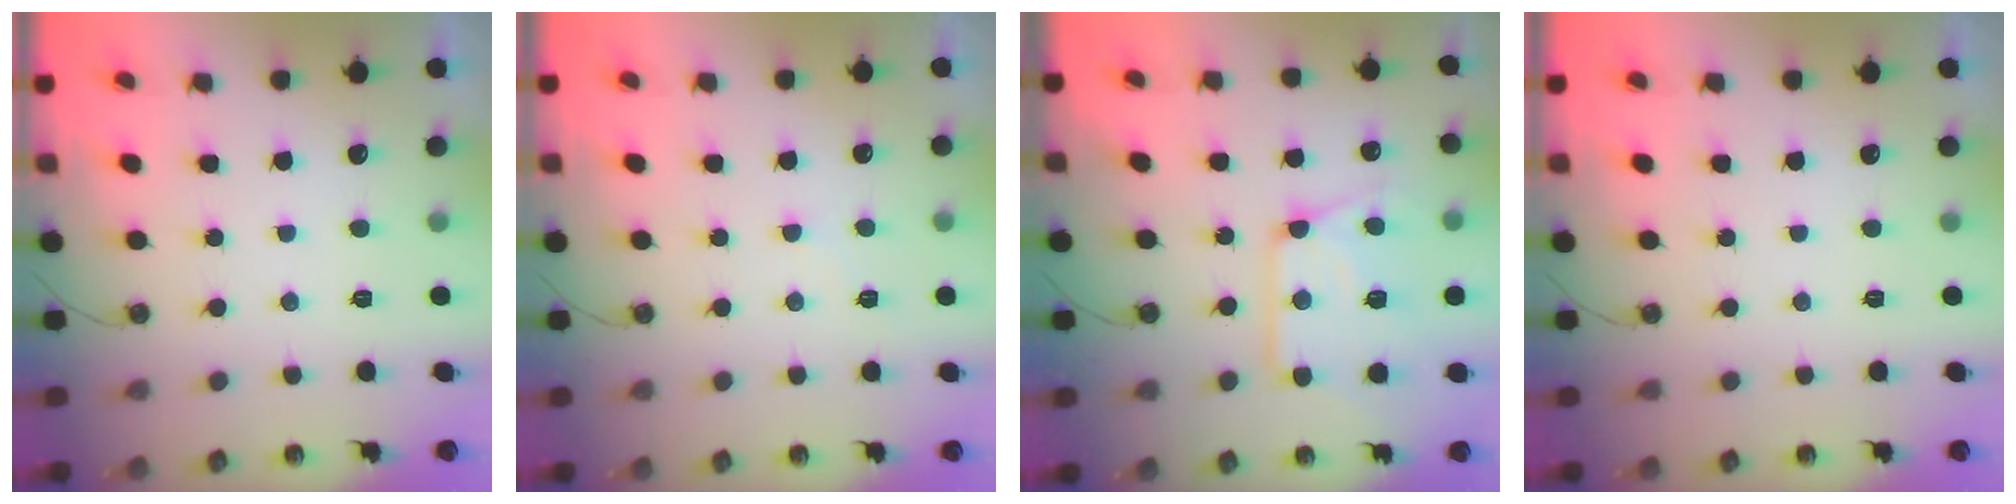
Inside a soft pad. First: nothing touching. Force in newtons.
{"total": 6.5, "press": 6.5, "slide": 0.7}
{"total": 14.8, "press": 14.8, "slide": 1.0}
{"total": 0.0}